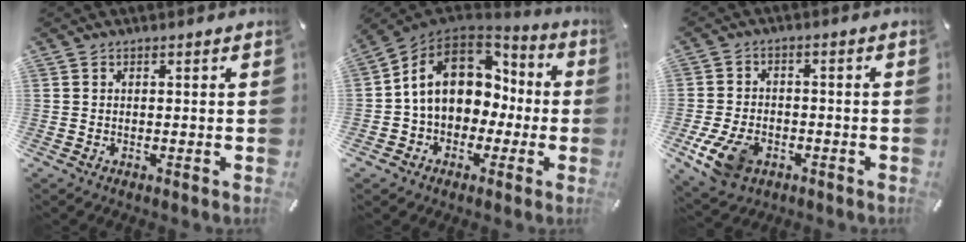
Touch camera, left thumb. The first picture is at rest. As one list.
[{"total": 14.1, "force": [2.0, 11.5, 7.9], "torque": [-0.149, 0.005, 0.043]}, {"total": 9.5, "force": [-3.9, 6.4, 5.8], "torque": [-0.124, 0.007, -0.071]}]